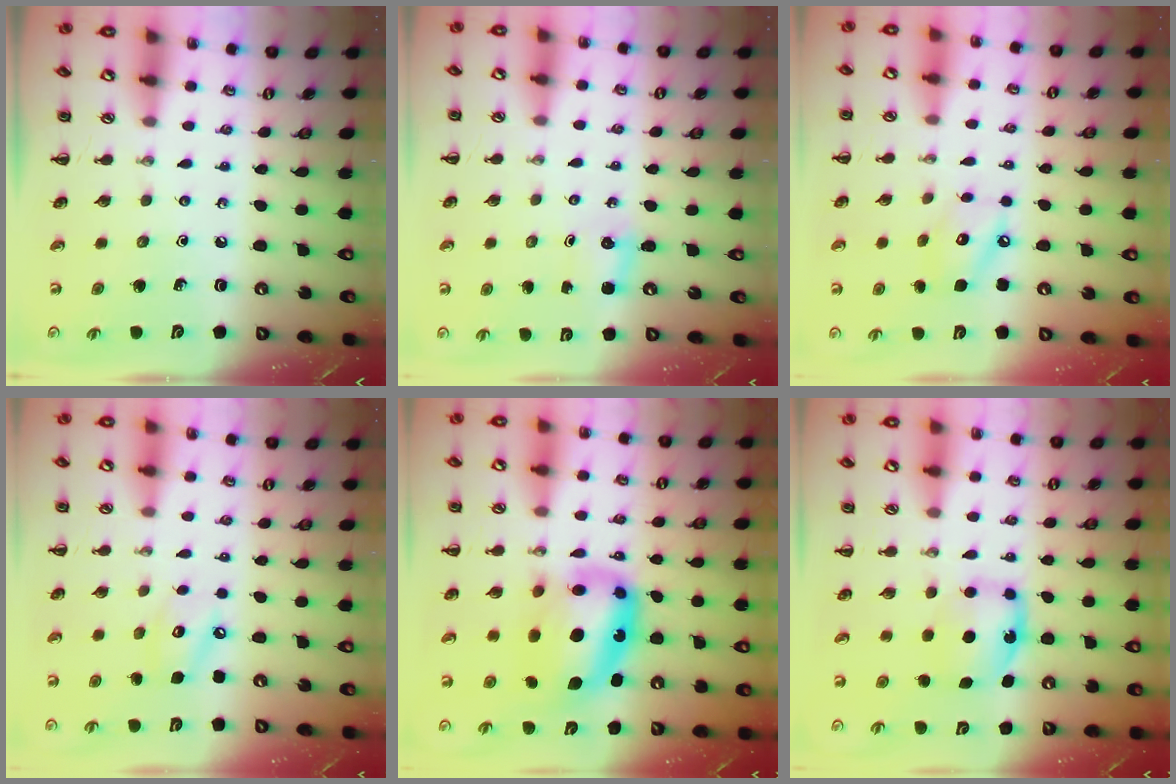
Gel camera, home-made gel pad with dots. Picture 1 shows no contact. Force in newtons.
{"total": 1.8, "press": 1.7, "slide": 0.5}
{"total": 7.8, "press": 7.7, "slide": 0.7}
{"total": 6.2, "press": 6.2, "slide": 0.8}
{"total": 13.9, "press": 13.5, "slide": 3.6}
{"total": 6.2, "press": 6.2, "slide": 0.8}